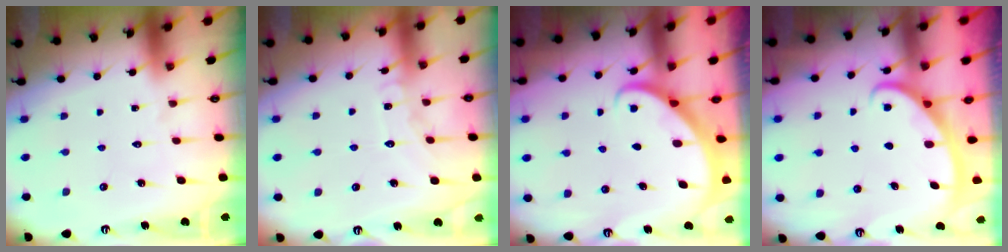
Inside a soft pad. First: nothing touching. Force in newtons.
{"total": 6.5, "press": 6.5, "slide": 0.6}
{"total": 2.6, "press": 2.6, "slide": 0.2}
{"total": 2.8, "press": 2.8, "slide": 0.4}